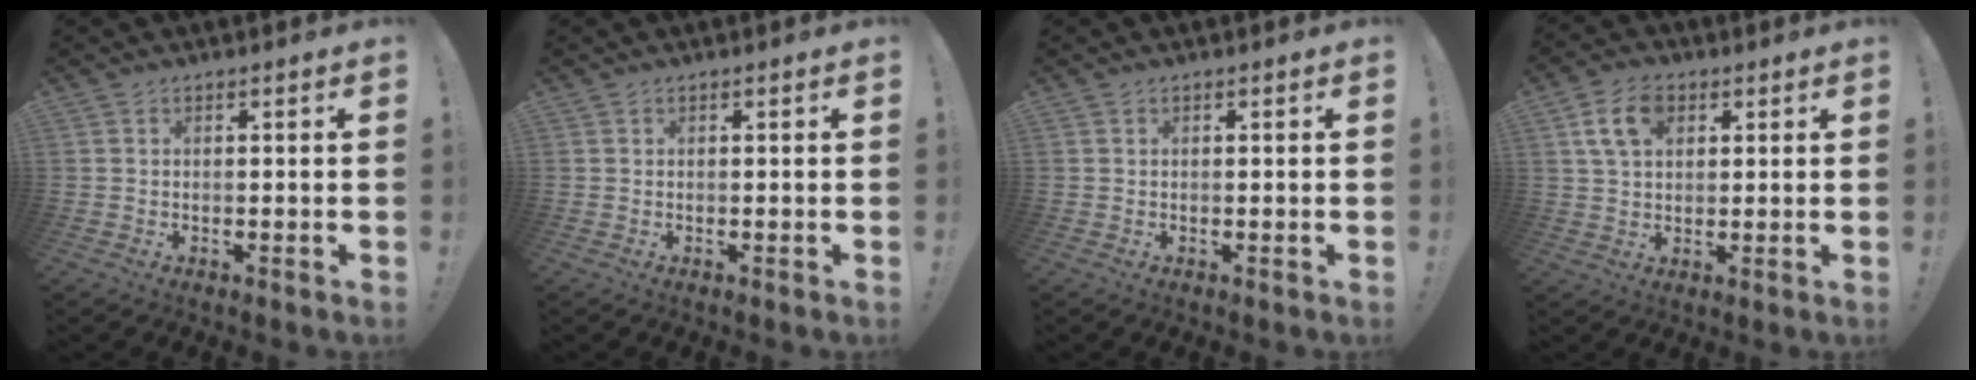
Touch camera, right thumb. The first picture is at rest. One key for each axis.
{"total": 0.0}
{"total": 0.0}
{"total": 9.4, "fx": 3.4, "fy": 6.3, "fz": 6.1, "tx": -0.110, "ty": 0.008, "tz": 0.065}